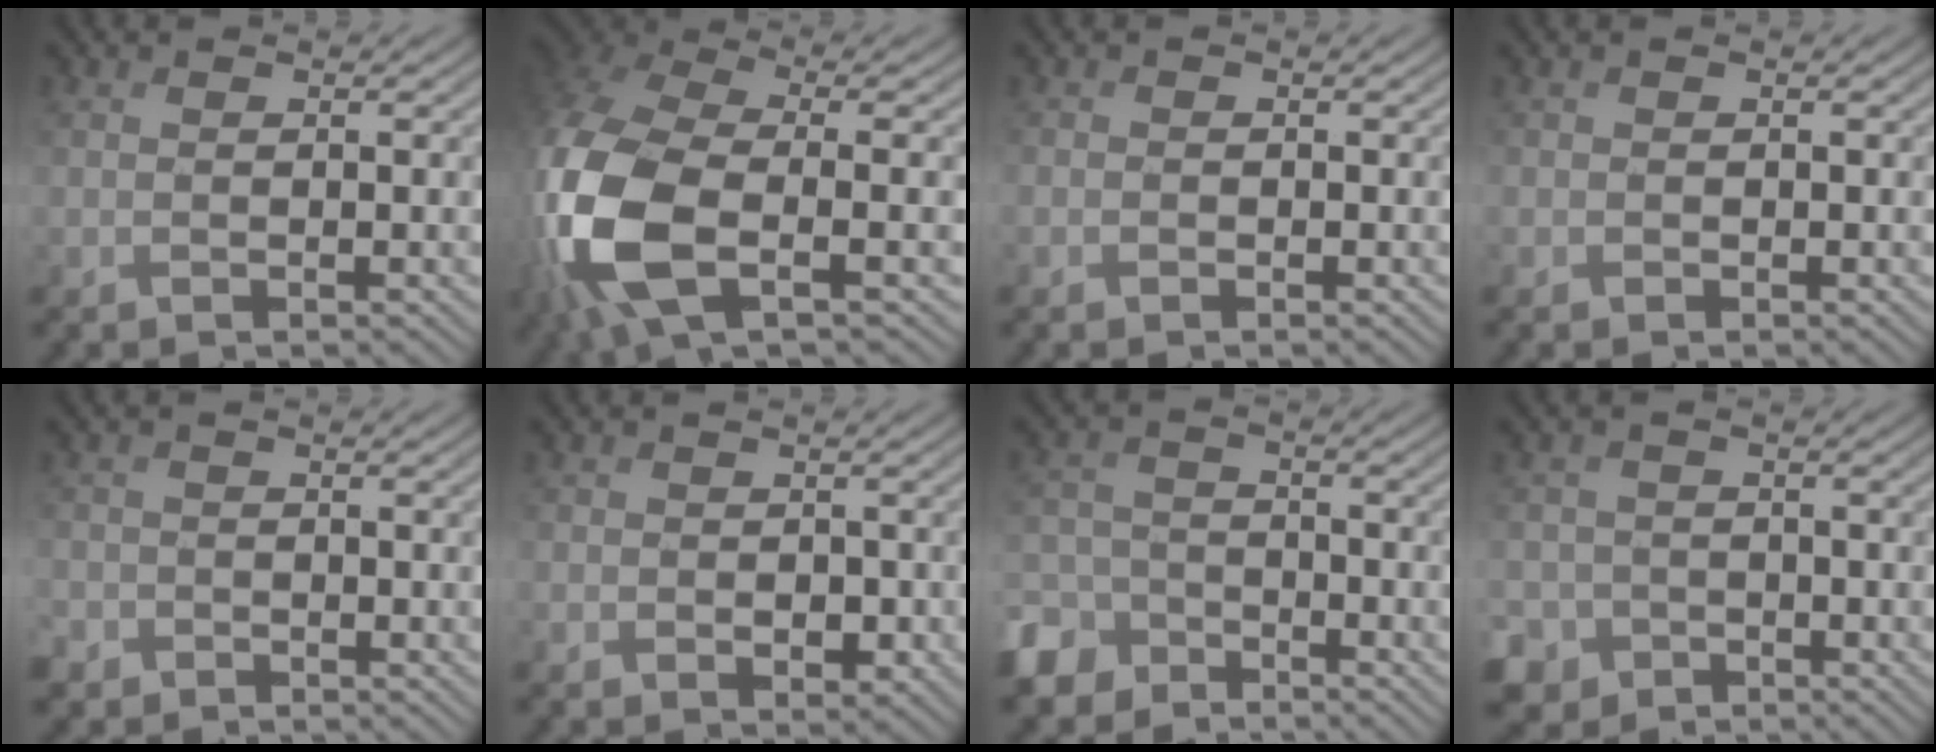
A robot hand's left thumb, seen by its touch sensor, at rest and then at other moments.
{"total": 14.9, "force": [-3.5, 7.1, 12.7], "torque": [-0.348, -0.034, -0.061]}
{"total": 0.0}
{"total": 0.0}
{"total": 2.5, "force": [-1.4, 2.1, 0.2], "torque": [-0.008, -0.006, -0.033]}
{"total": 2.4, "force": [-0.2, 2.1, 1.1], "torque": [-0.015, -0.007, 0.002]}
{"total": 6.6, "force": [-4.7, 4.1, 2.0], "torque": [-0.055, -0.007, -0.110]}
{"total": 5.5, "force": [-2.5, 4.8, 0.8], "torque": [-0.031, -0.012, -0.063]}